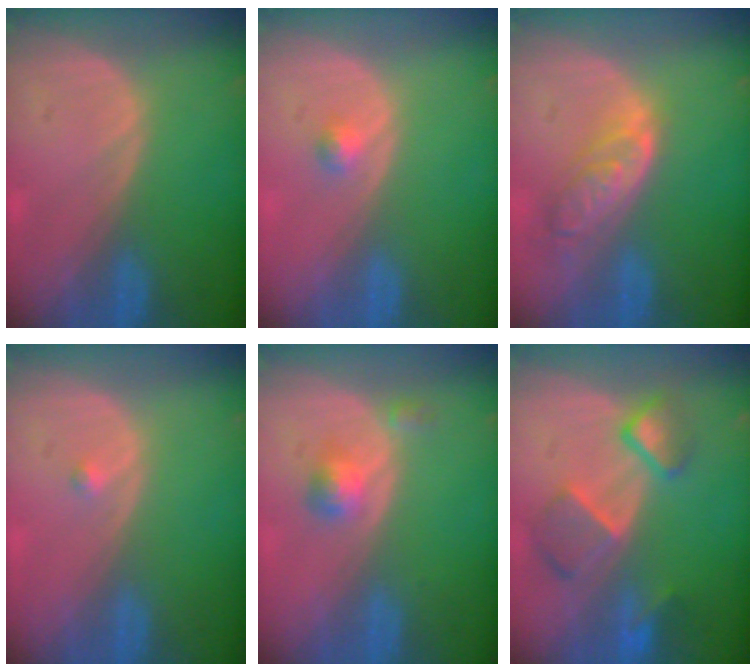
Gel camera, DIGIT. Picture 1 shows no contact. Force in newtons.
{"total": 1.5, "press": 1.3, "slide": 0.8}
{"total": 6.3, "press": 5.7, "slide": 2.8}
{"total": 0.7, "press": 0.7, "slide": 0.1}
{"total": 3.0, "press": 2.8, "slide": 1.2}
{"total": 7.6, "press": 6.7, "slide": 3.5}